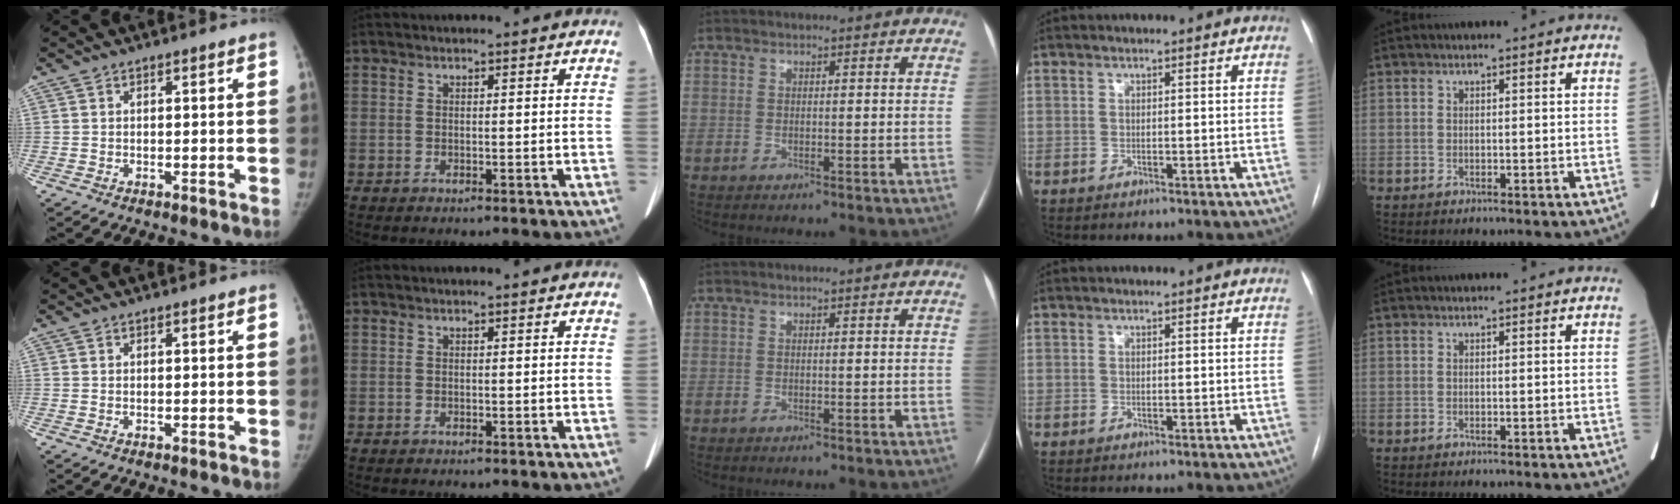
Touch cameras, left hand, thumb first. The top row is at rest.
{}